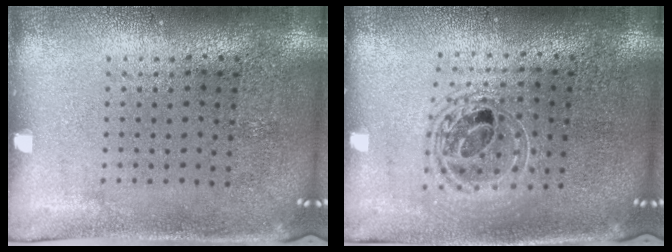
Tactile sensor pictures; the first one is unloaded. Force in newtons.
{"total": 1.7, "press": 1.4, "slide": 0.9}